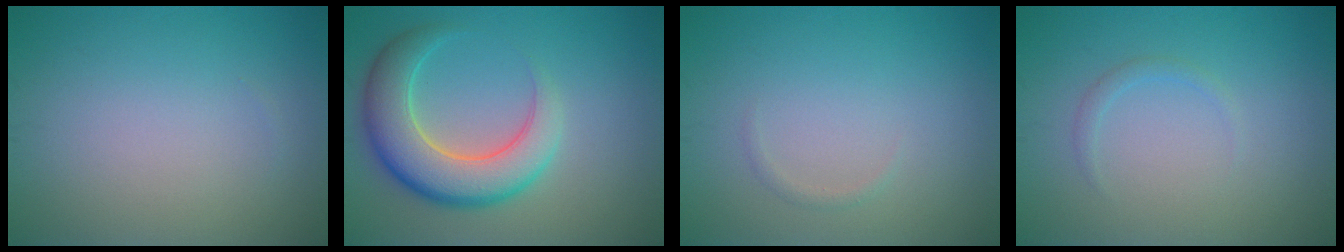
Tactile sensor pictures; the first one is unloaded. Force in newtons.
{"total": 7.3, "press": 7.3, "slide": 0.6}
{"total": 0.6, "press": 0.6, "slide": 0.0}
{"total": 0.9, "press": 0.9, "slide": 0.1}